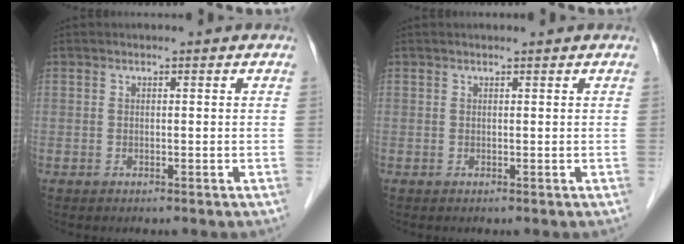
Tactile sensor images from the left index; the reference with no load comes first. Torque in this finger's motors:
{"motor_torque": [0.00, 0.09, -0.04, -0.01]}